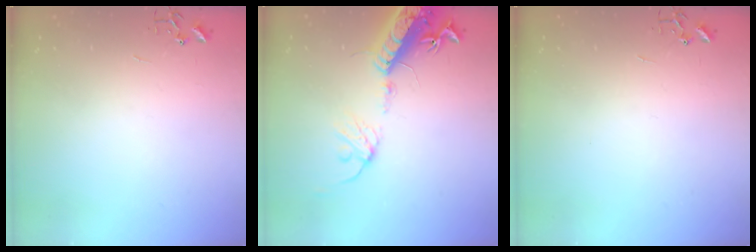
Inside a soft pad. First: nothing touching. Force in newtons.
{"total": 17.9, "press": 17.4, "slide": 4.2}
{"total": 0.0}